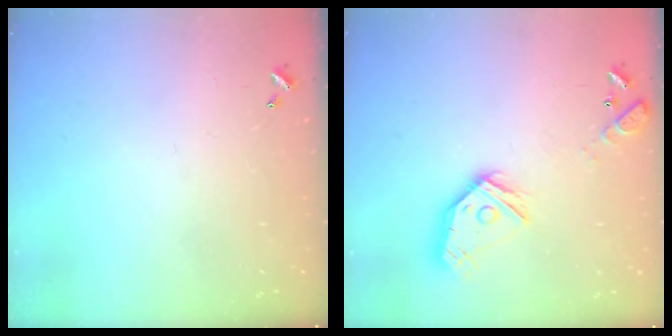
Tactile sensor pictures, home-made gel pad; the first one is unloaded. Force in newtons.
{"total": 15.8, "press": 15.7, "slide": 1.5}